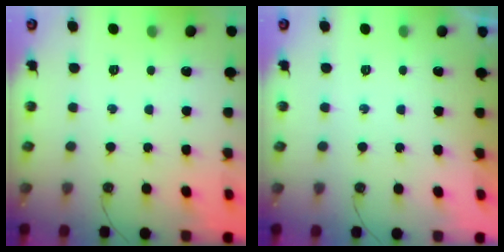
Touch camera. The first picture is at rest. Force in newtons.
{"total": 0.0}